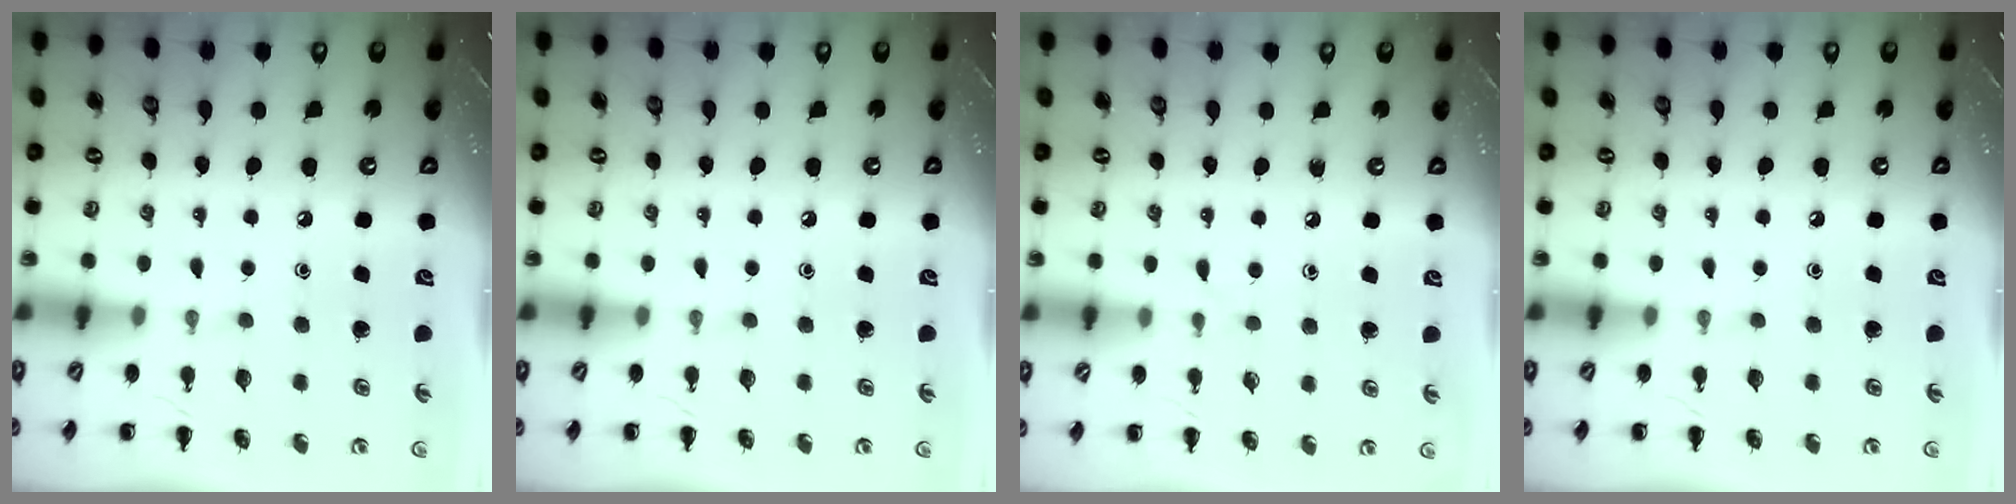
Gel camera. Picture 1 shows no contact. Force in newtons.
{"total": 0.0}
{"total": 3.0, "press": 2.6, "slide": 1.5}
{"total": 0.0}